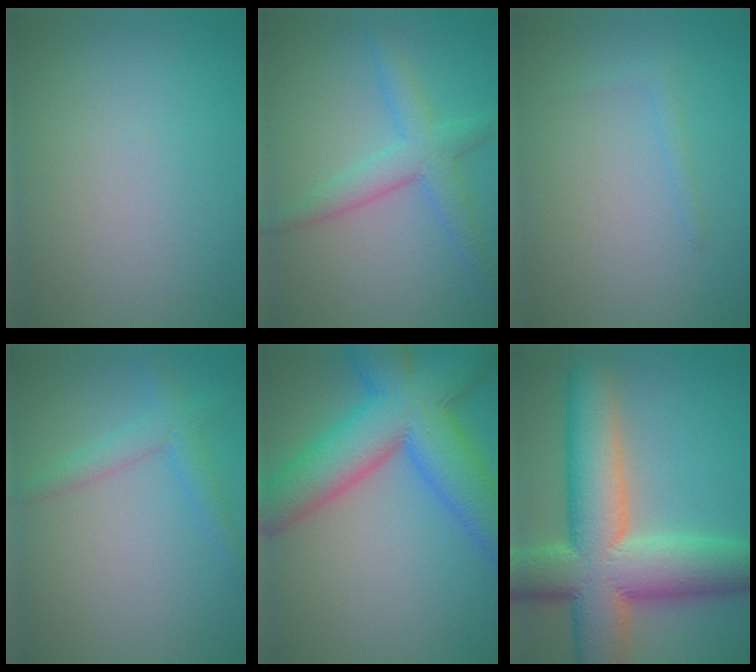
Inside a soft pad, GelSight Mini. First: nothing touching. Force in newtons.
{"total": 3.7, "press": 3.7, "slide": 0.2}
{"total": 0.8, "press": 0.8, "slide": 0.1}
{"total": 2.5, "press": 2.5, "slide": 0.1}
{"total": 12.3, "press": 12.3, "slide": 0.4}
{"total": 13.8, "press": 13.7, "slide": 0.9}